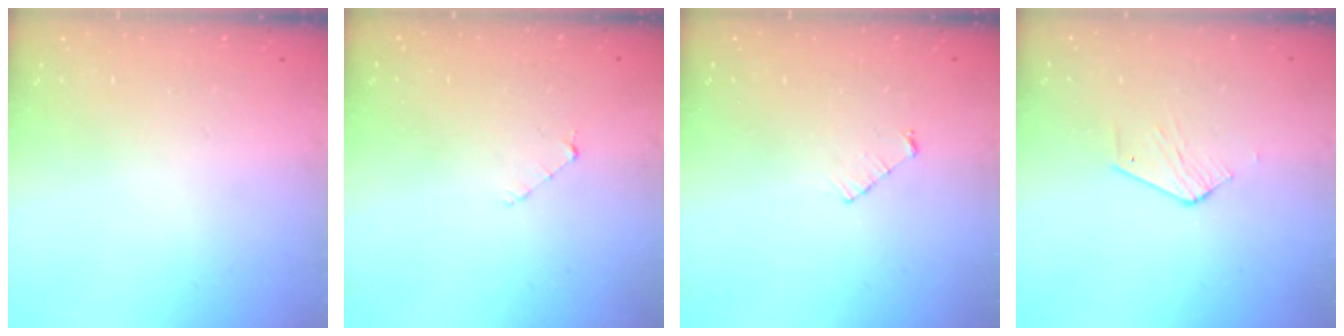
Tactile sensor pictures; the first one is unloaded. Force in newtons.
{"total": 3.9, "press": 3.9, "slide": 0.4}
{"total": 3.4, "press": 3.4, "slide": 0.3}
{"total": 2.6, "press": 2.6, "slide": 0.1}